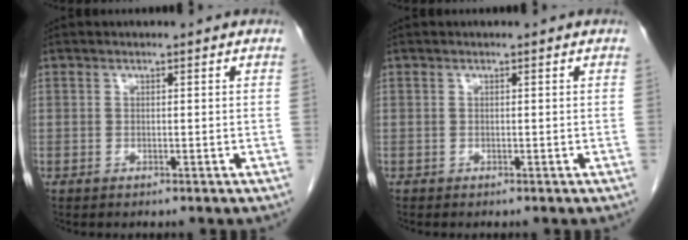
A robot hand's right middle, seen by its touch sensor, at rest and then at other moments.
{"total": 0.0}